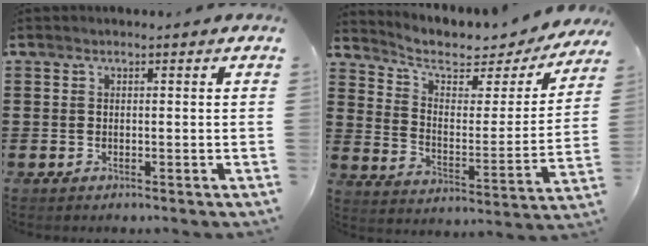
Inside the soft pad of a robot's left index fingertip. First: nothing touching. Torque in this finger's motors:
{"motor_torque": [2.14, 0.00, 0.25, -0.01]}